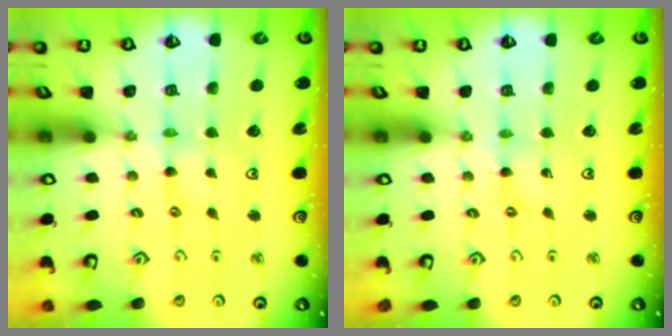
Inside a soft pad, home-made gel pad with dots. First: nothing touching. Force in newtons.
{"total": 0.0}